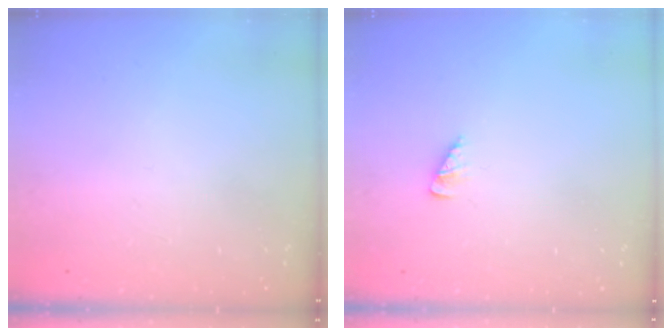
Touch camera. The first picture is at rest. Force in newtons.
{"total": 2.1, "press": 2.1, "slide": 0.3}